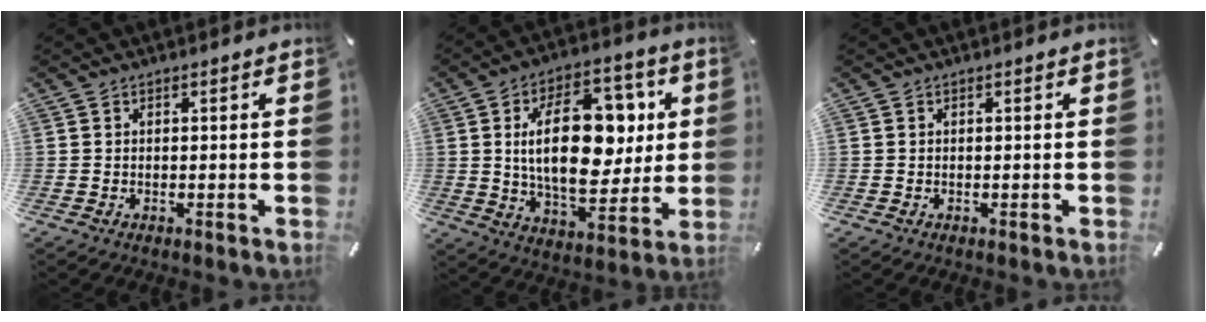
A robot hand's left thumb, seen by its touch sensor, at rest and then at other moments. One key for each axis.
{"total": 21.5, "fx": 3.4, "fy": 12.8, "fz": 17.0, "tx": -0.284, "ty": -0.001, "tz": 0.052}
{"total": 0.0}